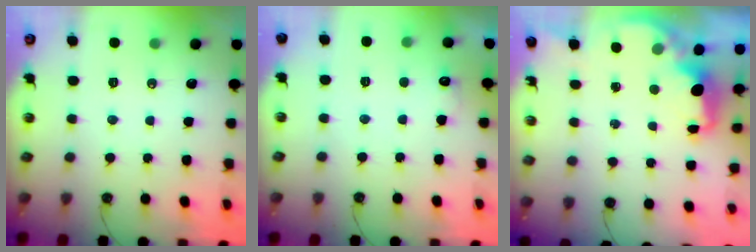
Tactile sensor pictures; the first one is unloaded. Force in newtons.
{"total": 4.4, "press": 4.3, "slide": 1.2}
{"total": 2.2, "press": 2.1, "slide": 0.7}